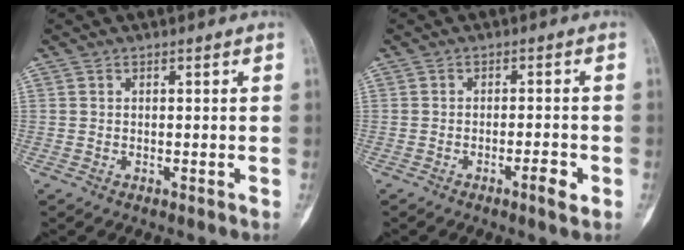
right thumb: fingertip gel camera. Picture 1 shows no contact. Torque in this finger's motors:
{"motor_torque": [-0.28, 0.66, 0.27, 0.15, -0.05]}